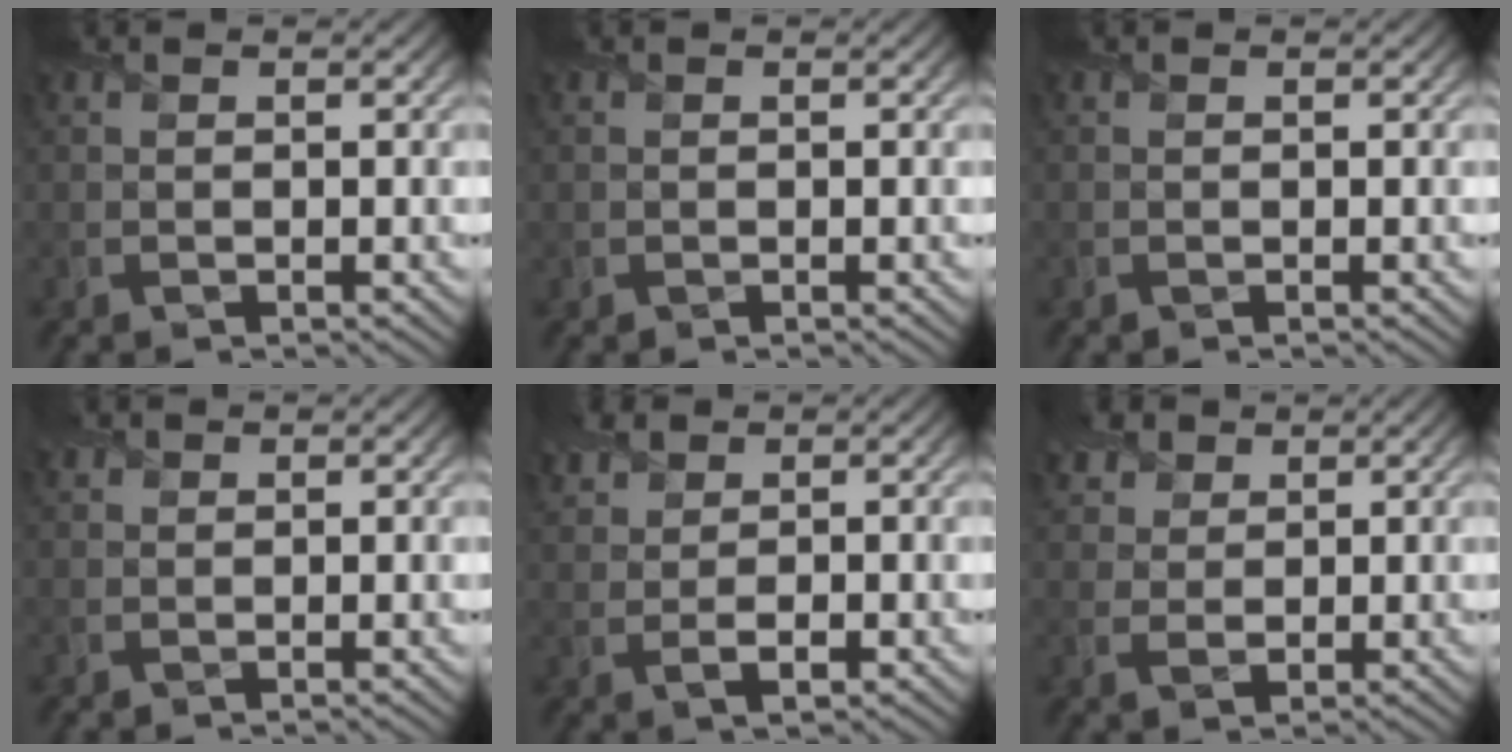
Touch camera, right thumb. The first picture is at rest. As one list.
[{"total": 0.0}, {"total": 0.0}, {"total": 0.9, "force": [0.7, 0.6, 0.1], "torque": [-0.003, 0.002, 0.017]}, {"total": 3.9, "force": [1.4, 2.4, 2.7], "torque": [-0.057, 0.001, 0.024]}, {"total": 4.3, "force": [2.6, 3.0, 1.6], "torque": [-0.048, 0.002, 0.055]}]